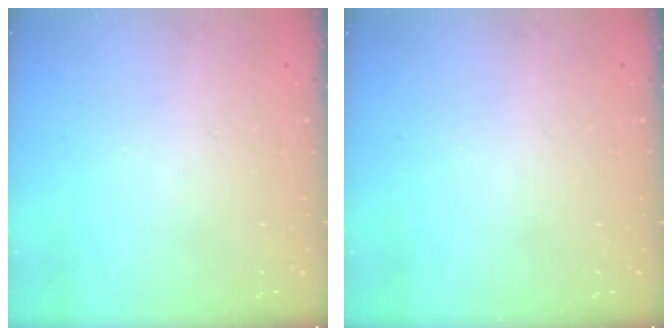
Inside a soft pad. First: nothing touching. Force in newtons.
{"total": 0.0}